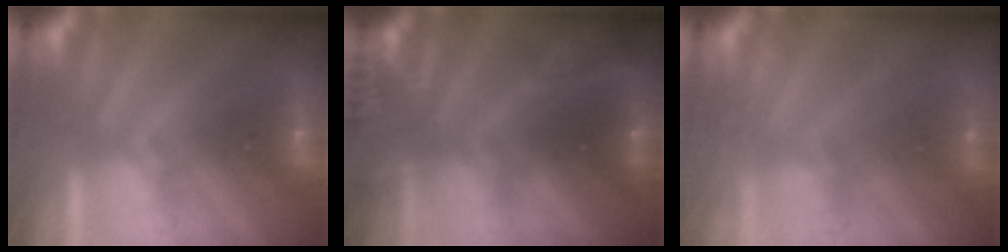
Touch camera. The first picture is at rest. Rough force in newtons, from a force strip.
{"total": 9.0}
{"total": 2.3}